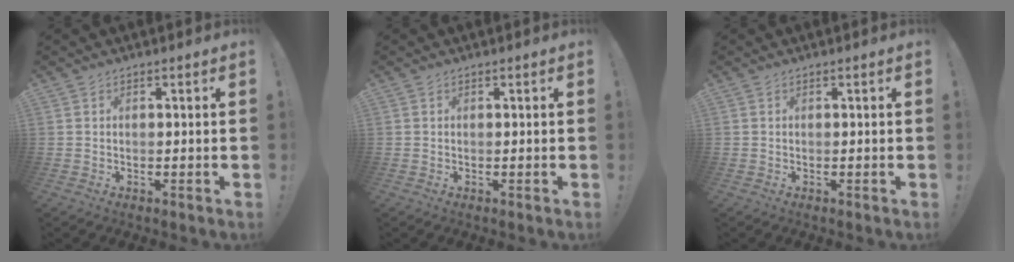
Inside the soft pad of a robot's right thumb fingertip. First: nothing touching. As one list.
[{"total": 0.0}, {"total": 0.0}]